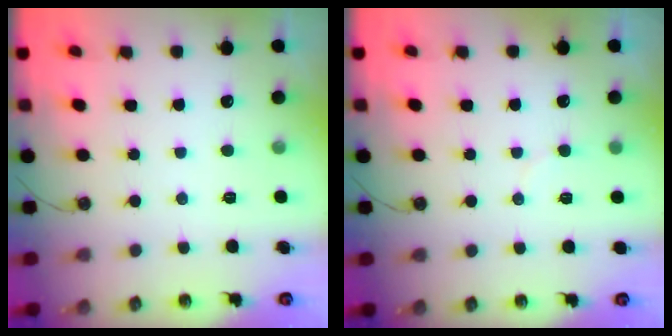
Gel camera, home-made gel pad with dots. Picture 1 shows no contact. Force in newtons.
{"total": 3.2, "press": 3.2, "slide": 0.5}